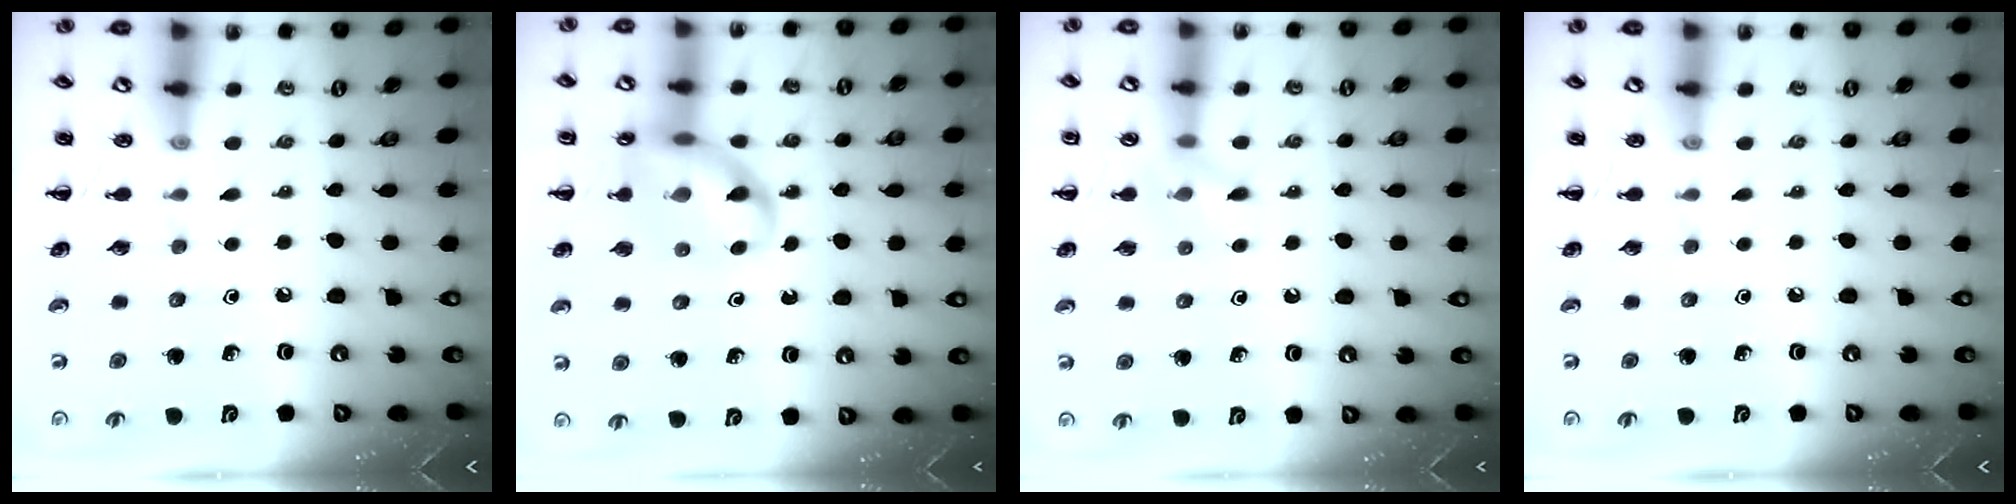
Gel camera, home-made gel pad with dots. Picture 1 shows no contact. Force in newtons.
{"total": 13.8, "press": 13.6, "slide": 2.1}
{"total": 8.2, "press": 8.1, "slide": 0.9}
{"total": 0.0}